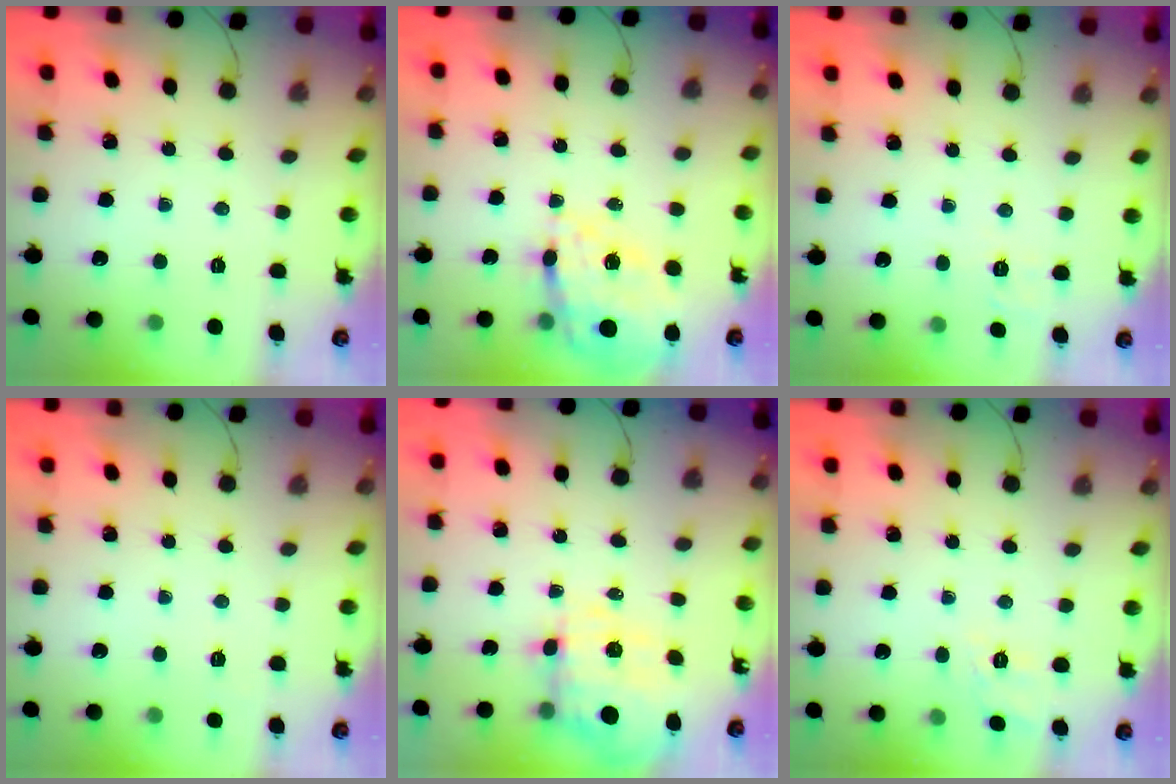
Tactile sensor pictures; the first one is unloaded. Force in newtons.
{"total": 20.0, "press": 19.6, "slide": 4.3}
{"total": 1.9, "press": 0.8, "slide": 1.7}
{"total": 4.7, "press": 4.4, "slide": 1.5}
{"total": 6.4, "press": 5.6, "slide": 3.1}
{"total": 4.2, "press": 3.8, "slide": 1.7}